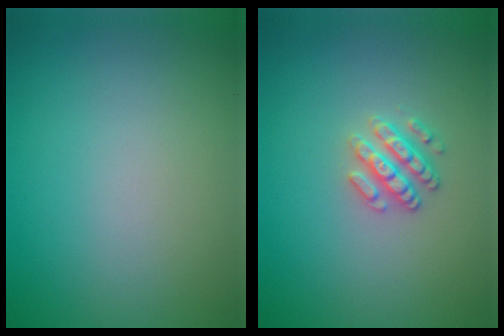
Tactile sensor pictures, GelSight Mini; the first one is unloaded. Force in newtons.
{"total": 2.5, "press": 2.4, "slide": 0.8}